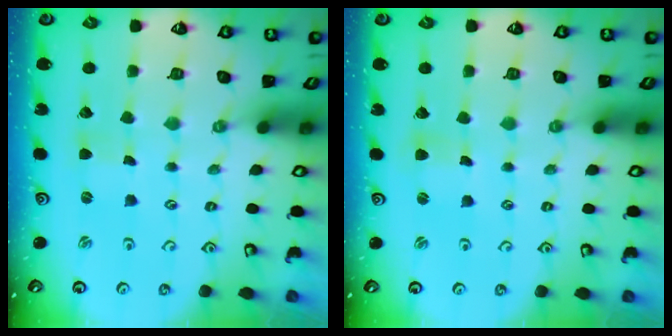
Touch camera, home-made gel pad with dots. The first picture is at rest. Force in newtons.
{"total": 1.5, "press": 1.4, "slide": 0.2}